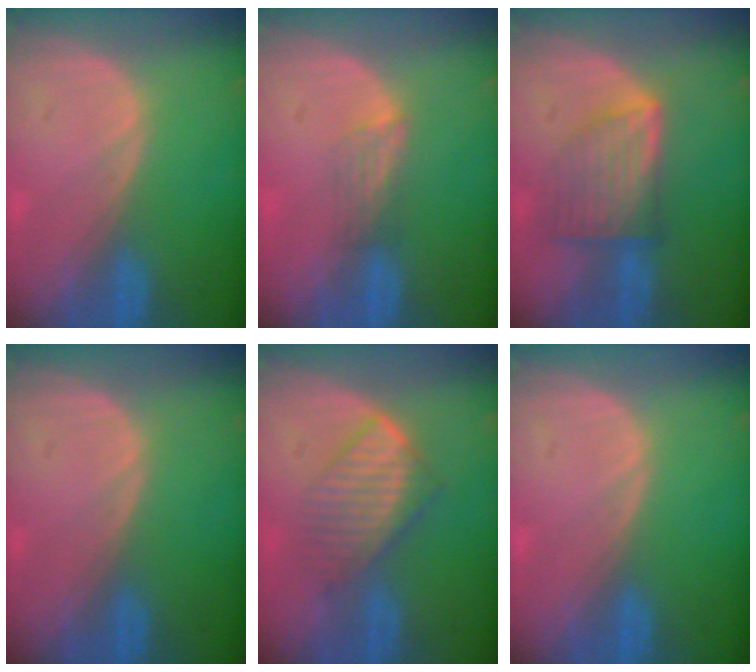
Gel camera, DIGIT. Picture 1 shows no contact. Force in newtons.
{"total": 2.4, "press": 1.9, "slide": 1.5}
{"total": 7.3, "press": 6.6, "slide": 3.2}
{"total": 0.0}
{"total": 6.0, "press": 5.9, "slide": 1.1}
{"total": 0.0}